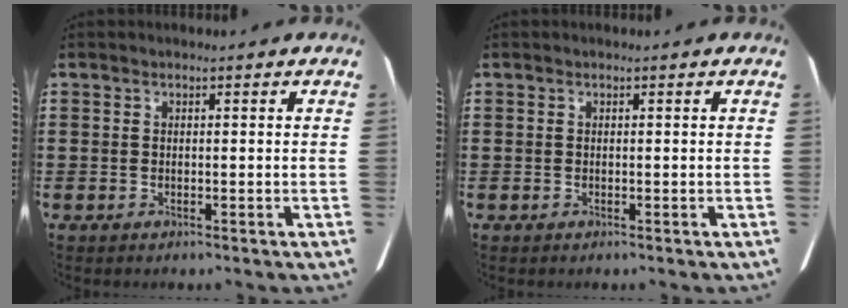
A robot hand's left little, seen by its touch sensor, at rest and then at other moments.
{"total": 0.0}